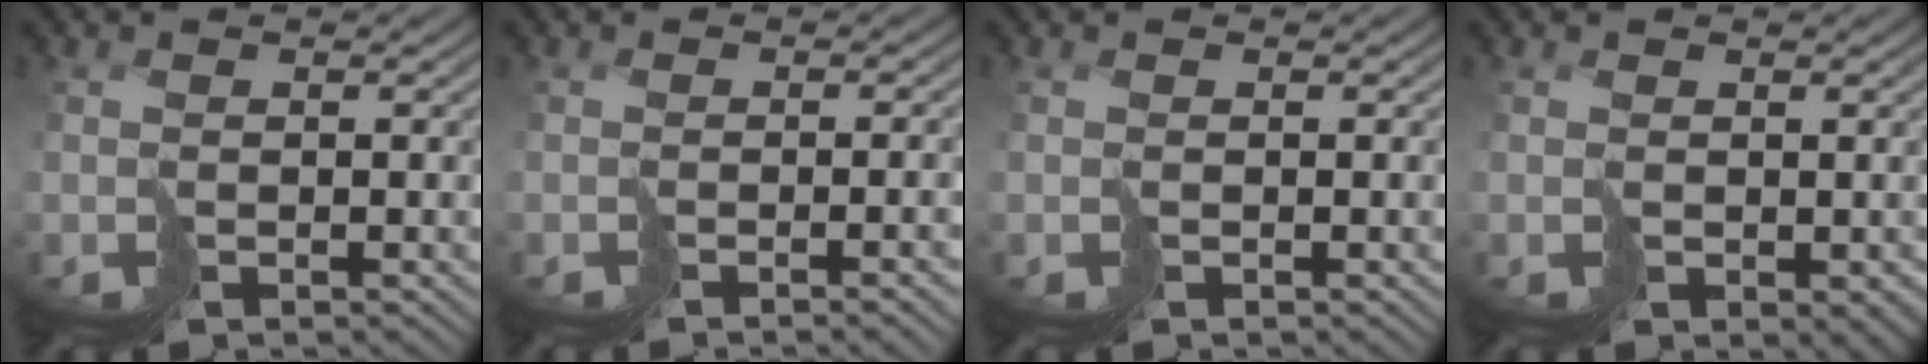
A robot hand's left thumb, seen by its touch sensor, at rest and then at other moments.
{"total": 2.5, "force": [-1.6, -0.3, 1.9], "torque": [-0.012, -0.001, -0.021]}
{"total": 0.0}
{"total": 1.9, "force": [0.2, 1.4, 1.3], "torque": [-0.029, -0.004, 0.007]}